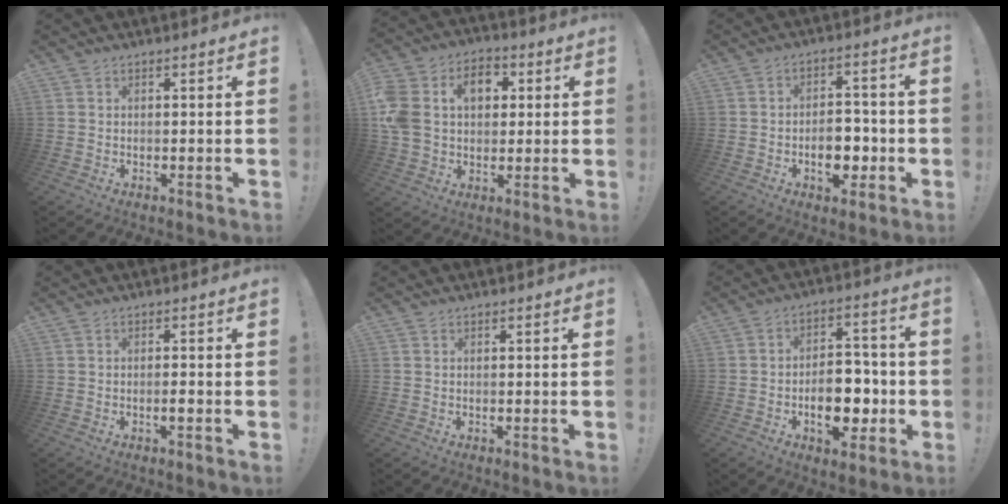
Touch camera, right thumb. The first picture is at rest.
{"total": 15.6, "force": [3.7, 12.2, 9.1], "torque": [-0.166, 0.006, 0.073]}
{"total": 9.7, "force": [-3.2, 6.3, 6.8], "torque": [-0.096, 0.023, -0.049]}
{"total": 1.4, "force": [-0.8, 0.2, 1.2], "torque": [-0.017, 0.000, -0.015]}
{"total": 0.0}
{"total": 13.7, "force": [-4.2, 8.5, 9.9], "torque": [-0.140, 0.027, -0.067]}